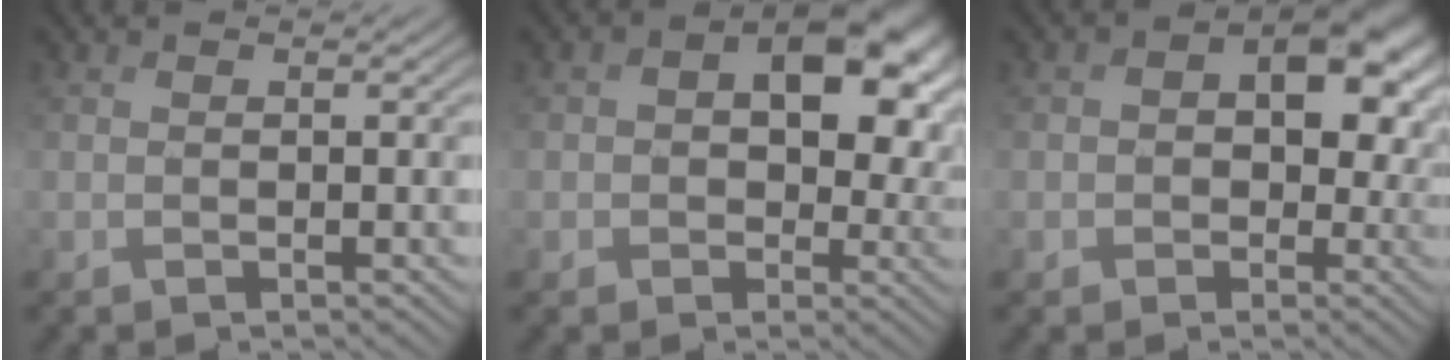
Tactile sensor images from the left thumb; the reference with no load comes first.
{"total": 11.5, "force": [2.4, 8.0, 7.9], "torque": [-0.122, -0.012, 0.046]}
{"total": 9.7, "force": [1.5, 7.3, 6.2], "torque": [-0.088, -0.006, 0.020]}